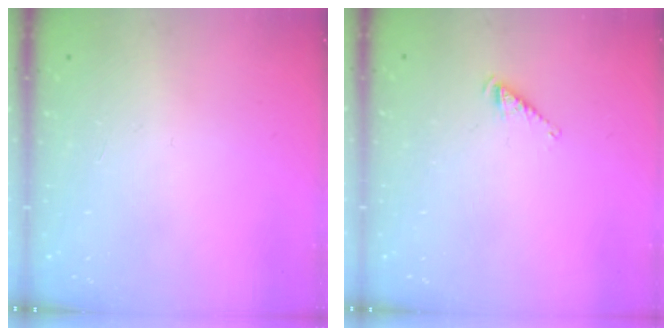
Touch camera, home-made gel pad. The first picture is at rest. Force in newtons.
{"total": 3.1, "press": 3.1, "slide": 0.4}